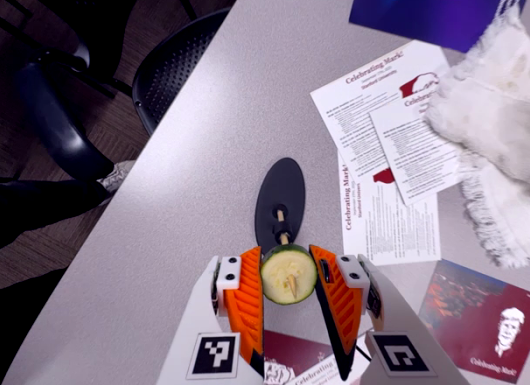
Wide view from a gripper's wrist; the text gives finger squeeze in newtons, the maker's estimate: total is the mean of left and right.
{"total": 10.7, "left": 10.2, "right": 11.2}